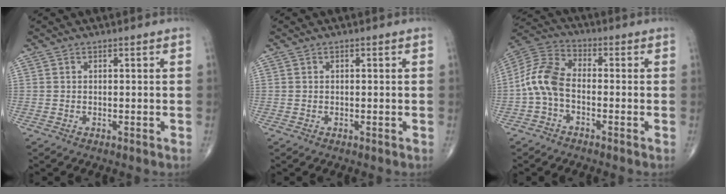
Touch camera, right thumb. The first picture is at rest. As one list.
[{"total": 0.0}, {"total": 8.9, "force": [-1.9, 5.2, 7.0], "torque": [-0.143, 0.030, -0.053]}]